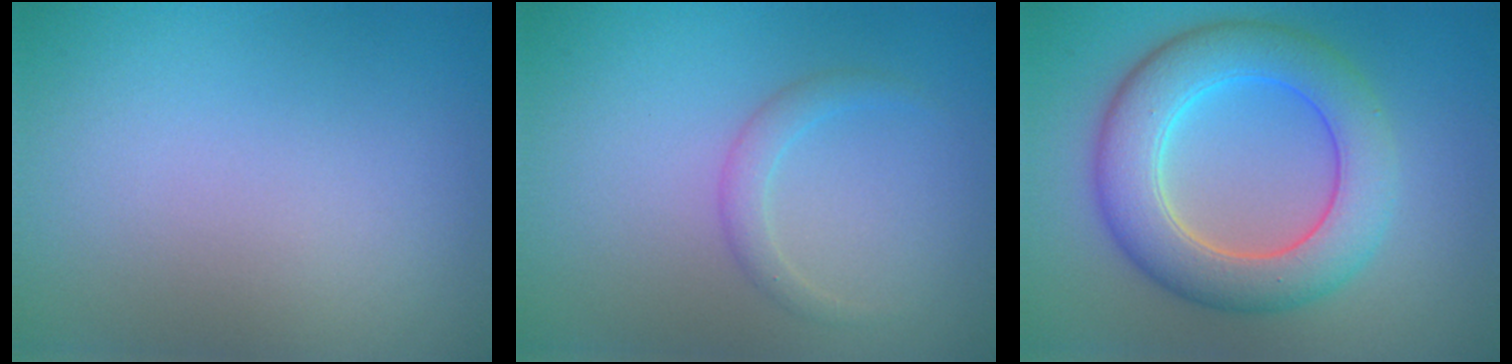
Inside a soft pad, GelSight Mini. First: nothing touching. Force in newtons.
{"total": 1.5, "press": 1.5, "slide": 0.1}
{"total": 7.4, "press": 7.4, "slide": 0.0}